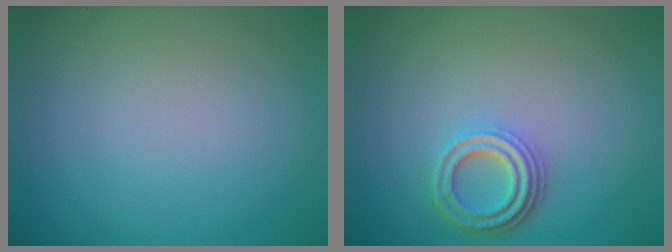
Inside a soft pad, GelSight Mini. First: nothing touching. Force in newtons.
{"total": 3.2, "press": 2.7, "slide": 1.8}